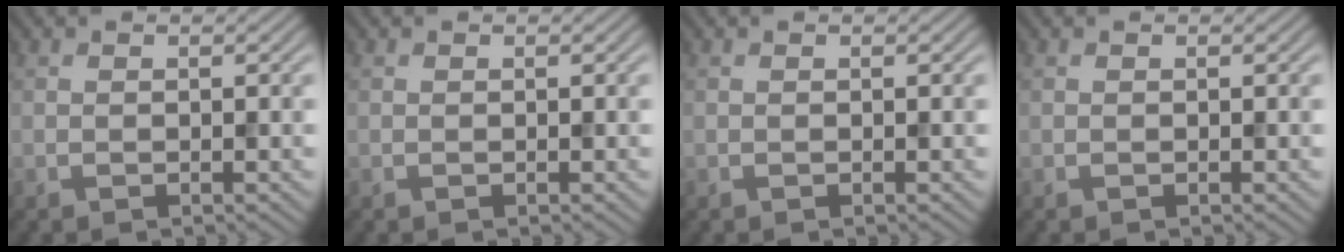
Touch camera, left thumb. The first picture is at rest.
{"total": 0.0}
{"total": 0.0}
{"total": 0.0}